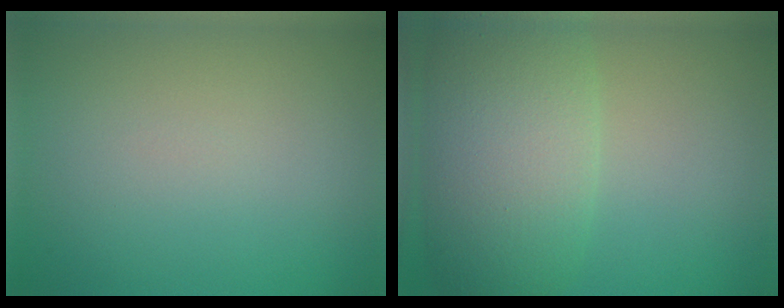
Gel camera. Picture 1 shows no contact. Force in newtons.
{"total": 8.2, "press": 8.1, "slide": 0.6}